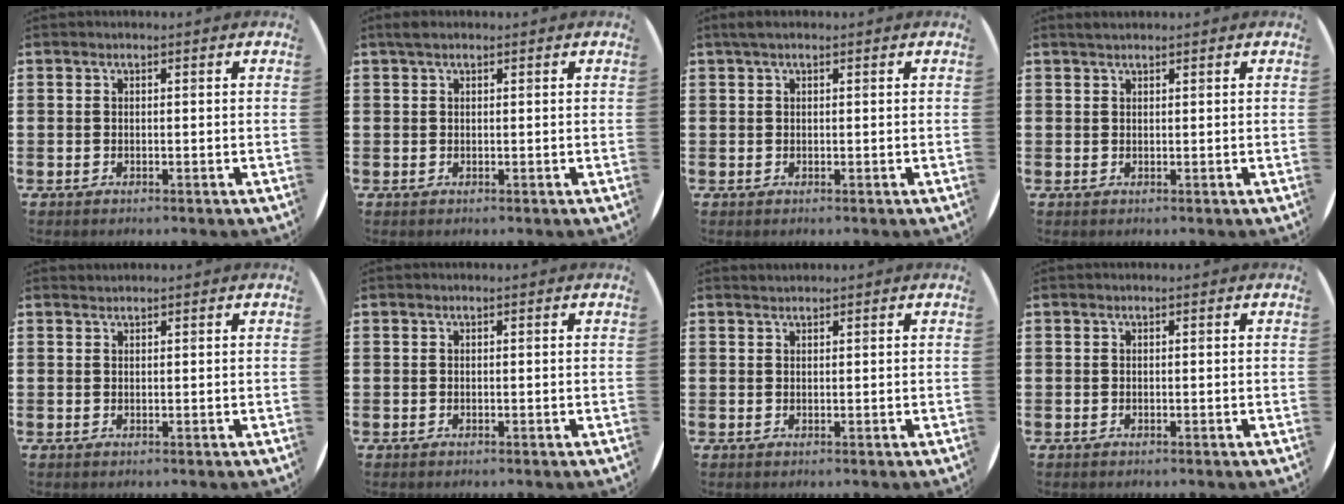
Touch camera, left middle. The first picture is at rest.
{"total": 1.1, "force": [0.8, 0.6, 0.6], "torque": [-0.005, 0.002, 0.012]}
{"total": 1.1, "force": [0.8, 0.5, 0.7], "torque": [-0.016, 0.005, 0.013]}
{"total": 0.9, "force": [0.9, 0.1, 0.1], "torque": [-0.003, 0.001, 0.016]}
{"total": 0.5, "force": [0.5, 0.0, -0.1], "torque": [0.001, 0.001, 0.010]}
{"total": 0.0}
{"total": 0.7, "force": [0.7, 0.0, -0.1], "torque": [0.001, 0.001, 0.013]}
{"total": 0.0}